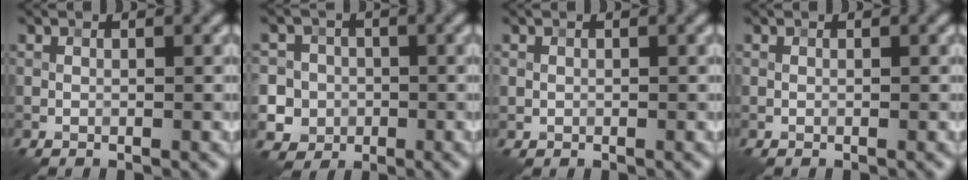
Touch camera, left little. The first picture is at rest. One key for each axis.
{"total": 7.2, "fx": -1.4, "fy": 6.9, "fz": 1.6, "tx": -0.024, "ty": -0.001, "tz": -0.048}
{"total": 0.5, "fx": 0.1, "fy": 0.5, "fz": 0.0, "tx": 0.007, "ty": -0.003, "tz": 0.001}
{"total": 0.0}